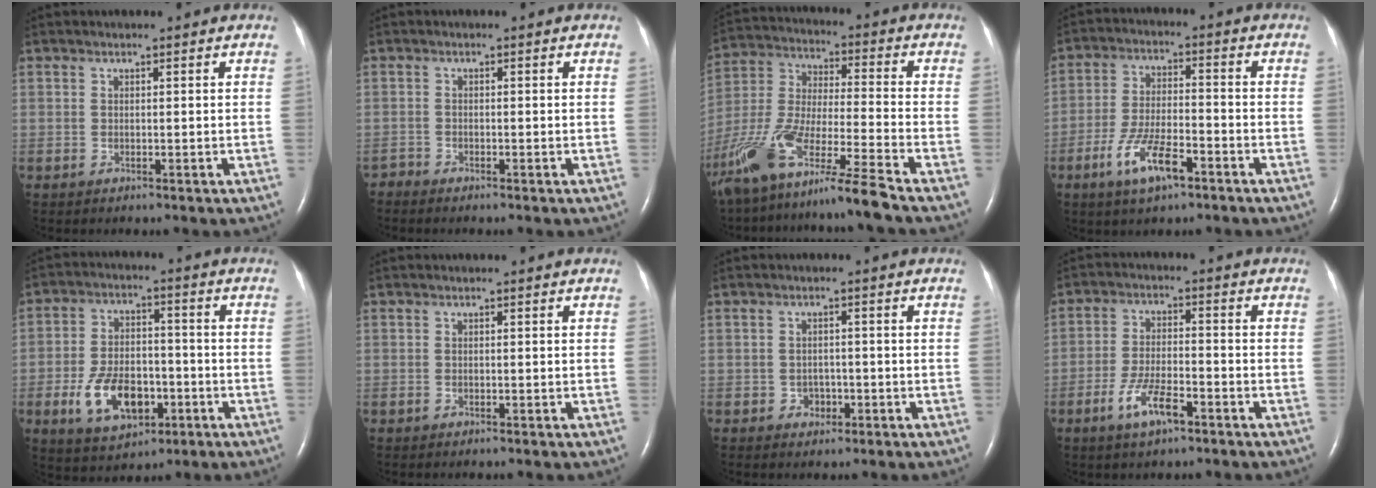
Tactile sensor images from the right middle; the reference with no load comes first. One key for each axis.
{"total": 1.0, "fx": -1.0, "fy": -0.1, "fz": -0.2, "tx": 0.004, "ty": -0.005, "tz": -0.020}
{"total": 17.6, "fx": -13.4, "fy": -0.7, "fz": 11.3, "tx": -0.256, "ty": -0.037, "tz": -0.252}
{"total": 8.6, "fx": -4.7, "fy": 2.3, "fz": 6.8, "tx": -0.135, "ty": -0.004, "tz": -0.086}
{"total": 10.6, "fx": -3.8, "fy": 6.0, "fz": 7.9, "tx": -0.161, "ty": 0.004, "tz": -0.059}
{"total": 0.0}
{"total": 2.0, "fx": -0.9, "fy": 1.6, "fz": 0.7, "tx": -0.008, "ty": 0.006, "tz": -0.011}
{"total": 6.6, "fx": -3.8, "fy": 1.7, "fz": 5.1, "tx": -0.101, "ty": -0.004, "tz": -0.070}